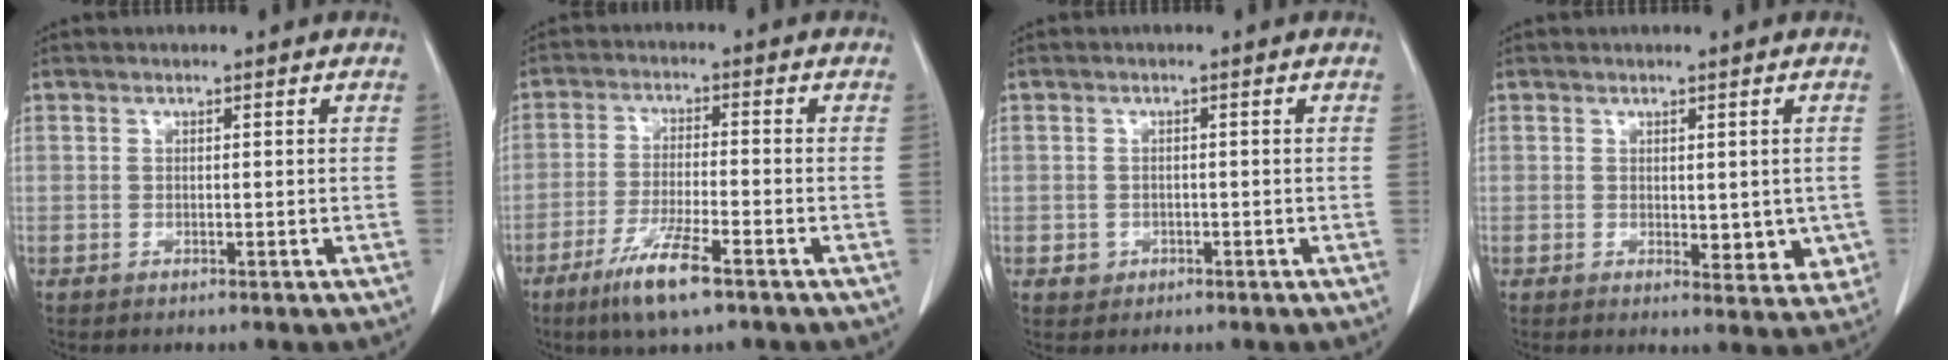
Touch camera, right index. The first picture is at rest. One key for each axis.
{"total": 8.2, "fx": -5.1, "fy": 0.7, "fz": 6.3, "tx": -0.127, "ty": -0.017, "tz": -0.090}
{"total": 1.5, "fx": -0.5, "fy": 1.4, "fz": 0.2, "tx": -0.001, "ty": 0.007, "tz": -0.003}
{"total": 5.1, "fx": -0.4, "fy": 2.7, "fz": 4.3, "tx": -0.031, "ty": -0.009, "tz": 0.002}